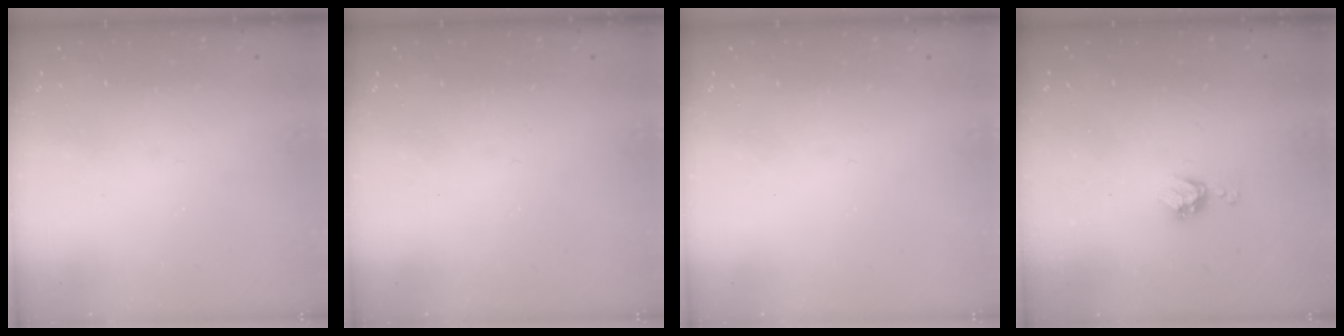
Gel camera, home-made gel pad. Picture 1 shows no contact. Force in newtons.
{"total": 0.0}
{"total": 0.0}
{"total": 4.5, "press": 4.4, "slide": 0.7}